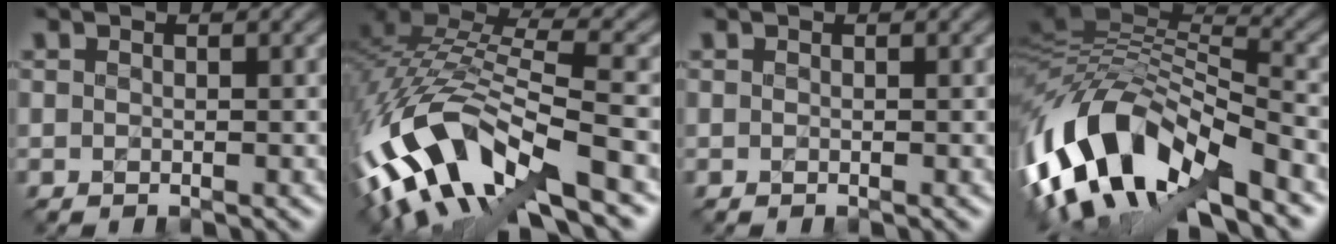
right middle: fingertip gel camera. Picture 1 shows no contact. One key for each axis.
{"total": 12.5, "fx": -5.8, "fy": 5.0, "fz": 9.9, "tx": -0.215, "ty": 0.003, "tz": -0.097}
{"total": 0.0}
{"total": 13.7, "fx": -5.2, "fy": 6.2, "fz": 11.1, "tx": -0.212, "ty": 0.025, "tz": -0.093}